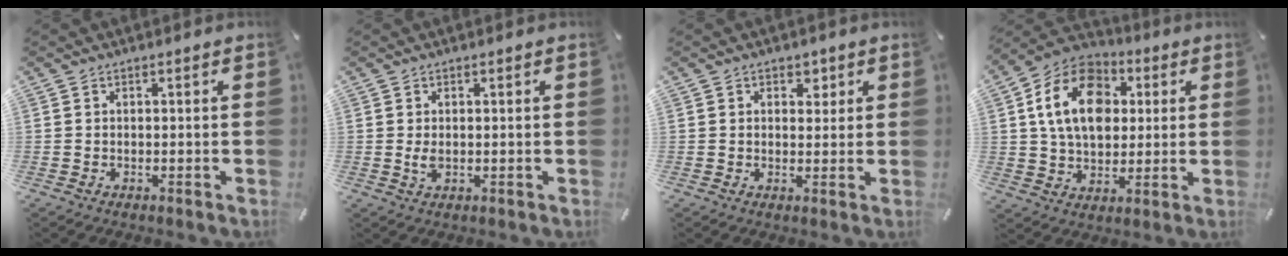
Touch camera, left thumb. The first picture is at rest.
{"total": 2.3, "force": [0.1, 1.2, 1.9], "torque": [-0.053, -0.003, -0.004]}
{"total": 3.2, "force": [1.4, 2.5, 1.3], "torque": [0.001, -0.006, 0.015]}
{"total": 16.5, "force": [3.6, 12.2, 10.5], "torque": [-0.199, 0.007, 0.061]}